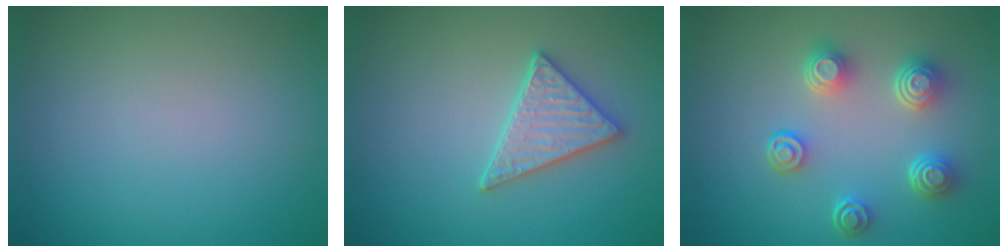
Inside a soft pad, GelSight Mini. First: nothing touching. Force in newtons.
{"total": 3.0, "press": 2.9, "slide": 0.7}
{"total": 4.5, "press": 3.5, "slide": 2.8}